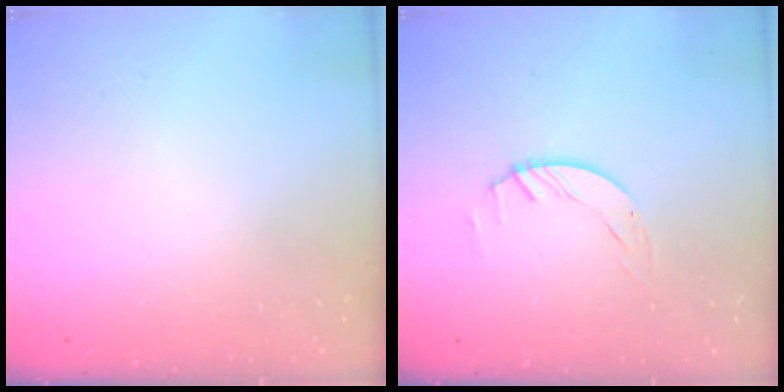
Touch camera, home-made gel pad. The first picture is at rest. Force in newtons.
{"total": 1.7, "press": 1.7, "slide": 0.1}